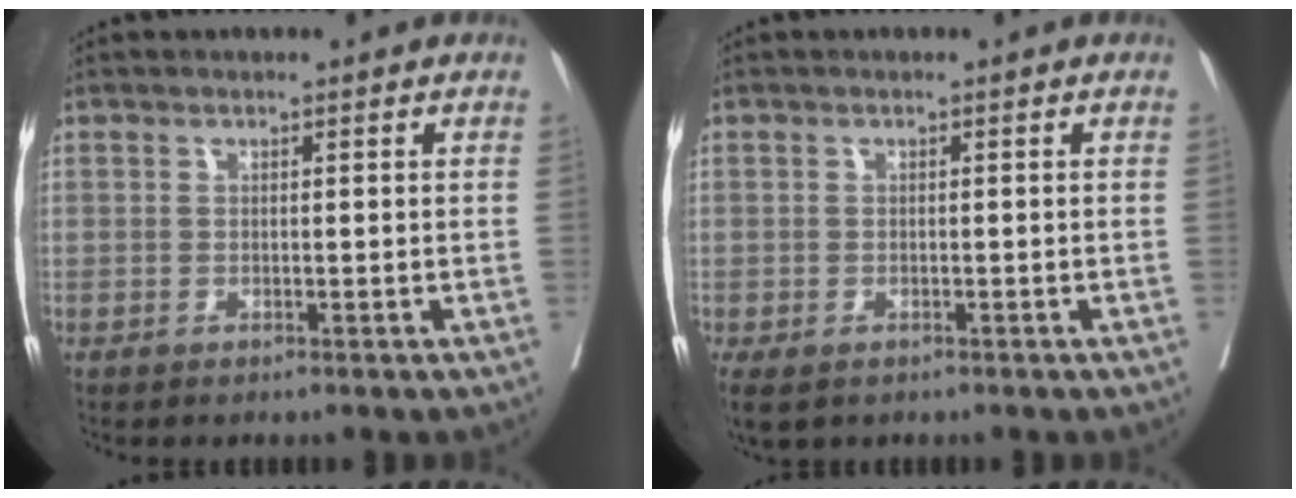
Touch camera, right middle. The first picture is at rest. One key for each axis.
{"total": 4.4, "fx": -2.5, "fy": 2.7, "fz": 2.4, "tx": -0.054, "ty": -0.012, "tz": -0.038}